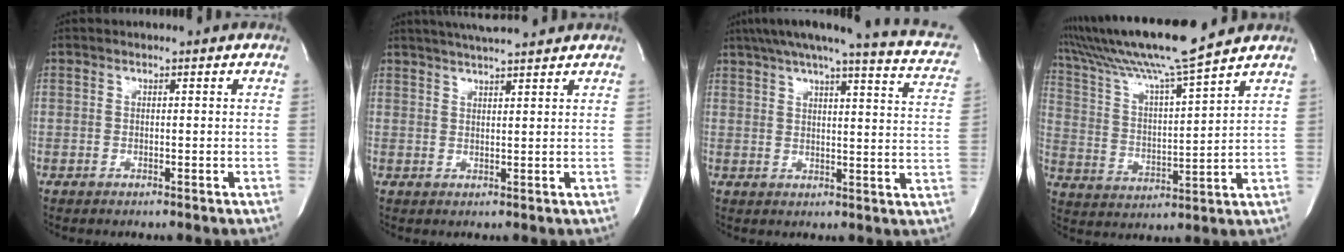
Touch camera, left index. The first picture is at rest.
{"total": 8.4, "force": [7.4, 0.5, 4.0], "torque": [-0.071, 0.024, 0.105]}
{"total": 19.6, "force": [16.0, 2.3, 11.1], "torque": [-0.156, 0.000, 0.184]}
{"total": 16.4, "force": [14.1, -1.5, 8.2], "torque": [-0.161, -0.002, 0.240]}